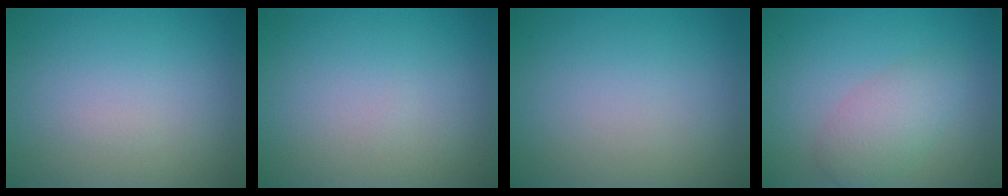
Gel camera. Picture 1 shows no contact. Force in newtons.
{"total": 0.0}
{"total": 0.0}
{"total": 3.2, "press": 3.2, "slide": 0.1}